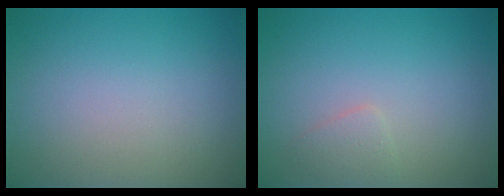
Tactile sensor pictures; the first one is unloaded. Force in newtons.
{"total": 1.1, "press": 1.1, "slide": 0.0}